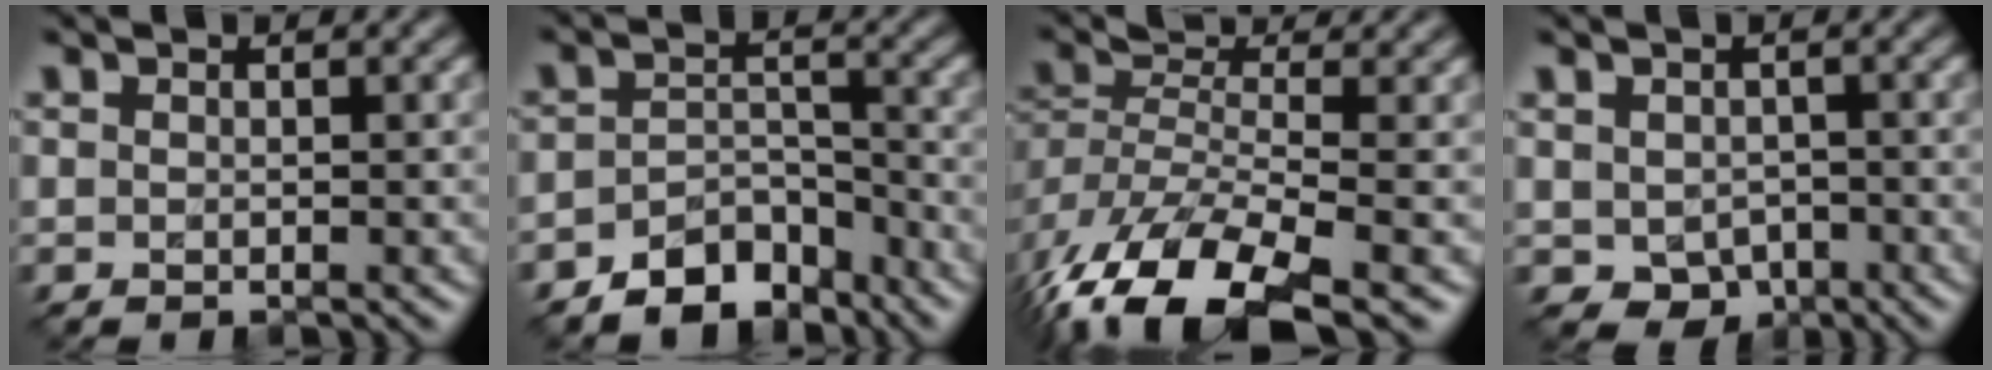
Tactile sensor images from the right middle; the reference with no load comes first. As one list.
[{"total": 4.8, "force": [-3.8, 2.5, 1.8], "torque": [-0.019, 0.003, -0.067]}, {"total": 11.4, "force": [-6.0, 4.5, 8.7], "torque": [-0.181, -0.009, -0.111]}, {"total": 2.9, "force": [-0.8, 2.4, 1.2], "torque": [-0.022, -0.008, -0.013]}]